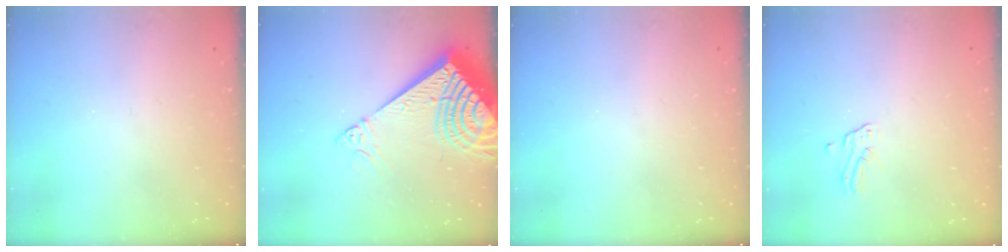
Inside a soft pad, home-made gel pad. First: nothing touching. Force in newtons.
{"total": 19.1, "press": 18.9, "slide": 2.6}
{"total": 0.0}
{"total": 1.8, "press": 1.8, "slide": 0.1}